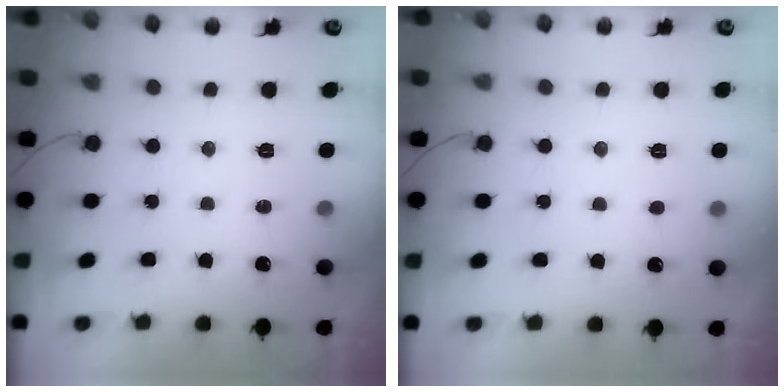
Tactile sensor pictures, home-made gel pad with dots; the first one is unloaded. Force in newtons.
{"total": 0.7, "press": 0.7, "slide": 0.1}